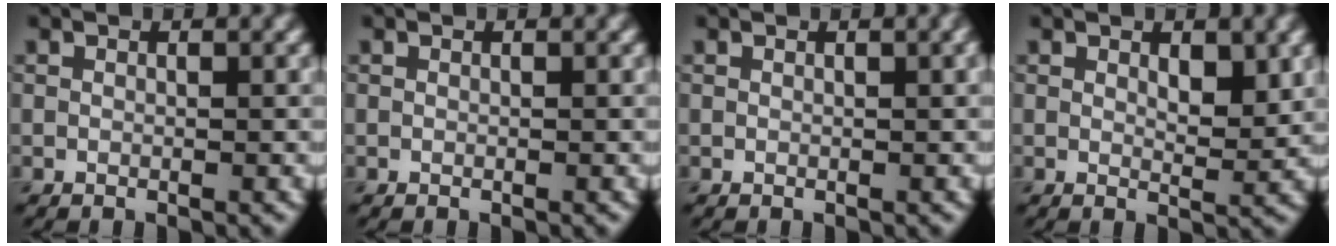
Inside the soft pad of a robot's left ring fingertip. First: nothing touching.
{"total": 0.0}
{"total": 1.4, "force": [0.6, 0.4, 1.2], "torque": [-0.010, 0.008, 0.006]}
{"total": 2.2, "force": [1.0, 0.9, 1.8], "torque": [-0.024, -0.006, 0.019]}